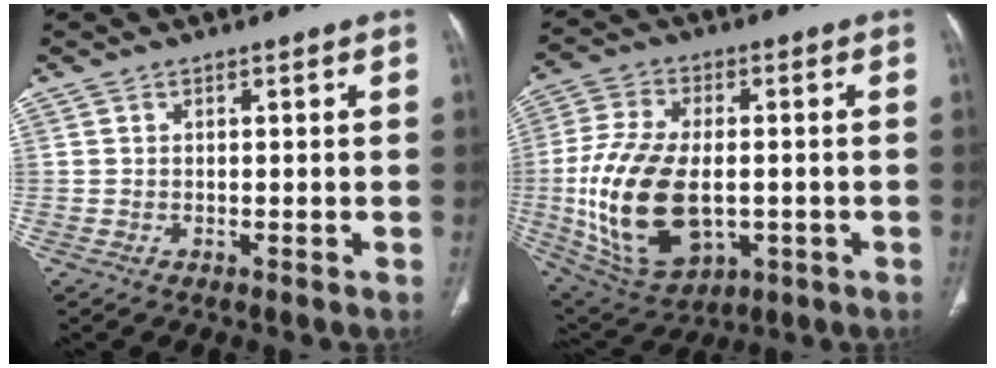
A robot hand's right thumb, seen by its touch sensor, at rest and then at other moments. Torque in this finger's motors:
{"motor_torque": [0.42, 0.50, 1.80, 0.12, 0.61]}